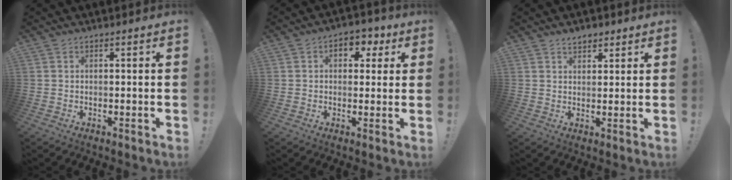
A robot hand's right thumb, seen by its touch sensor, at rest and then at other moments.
{"total": 6.2, "force": [1.8, 4.6, 3.6], "torque": [-0.030, -0.005, 0.027]}
{"total": 3.1, "force": [2.5, 1.6, 0.9], "torque": [-0.003, -0.012, 0.044]}